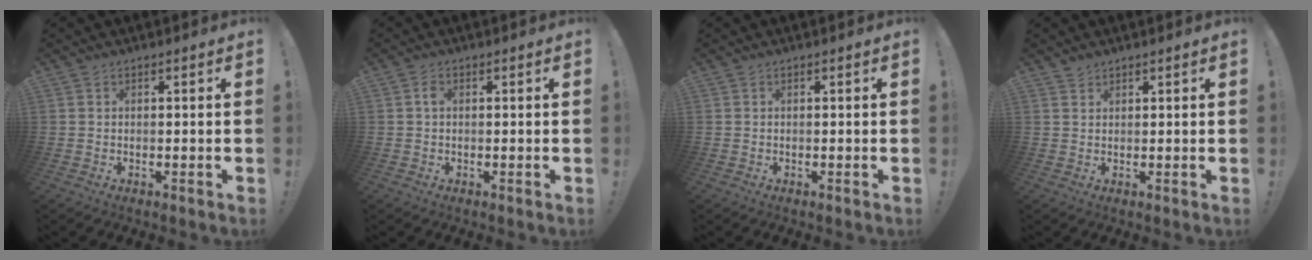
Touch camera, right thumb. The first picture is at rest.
{"total": 1.1, "force": [0.1, 0.5, 1.0], "torque": [-0.017, 0.003, 0.000]}
{"total": 0.0}
{"total": 1.3, "force": [1.2, 0.5, 0.3], "torque": [-0.005, -0.005, 0.022]}